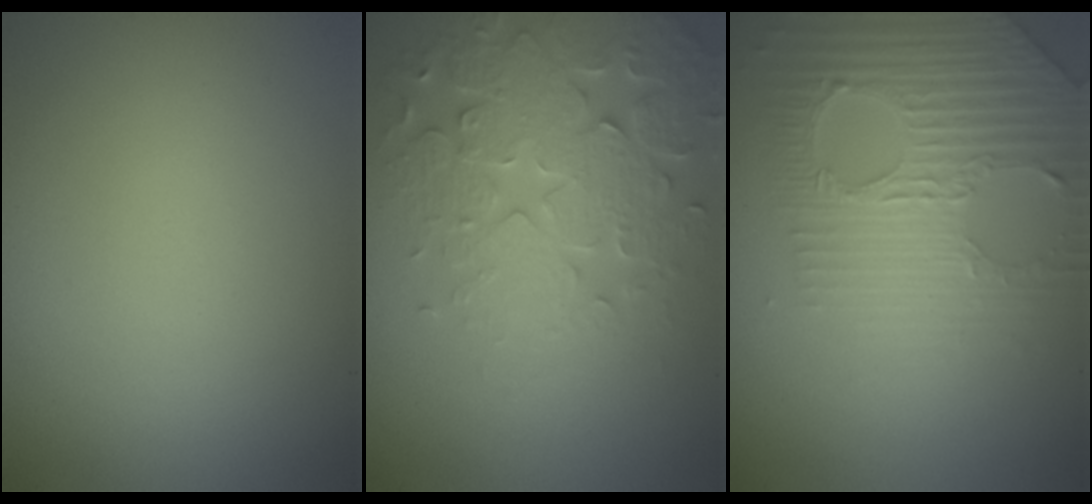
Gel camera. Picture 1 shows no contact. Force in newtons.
{"total": 4.6, "press": 4.6, "slide": 0.7}
{"total": 4.0, "press": 3.8, "slide": 1.2}